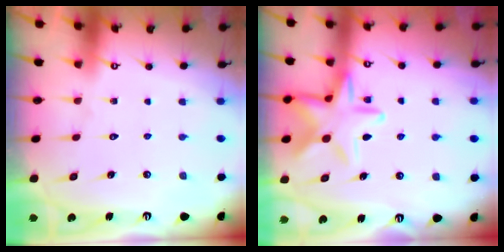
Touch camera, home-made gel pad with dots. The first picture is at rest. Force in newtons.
{"total": 14.1, "press": 14.0, "slide": 1.0}